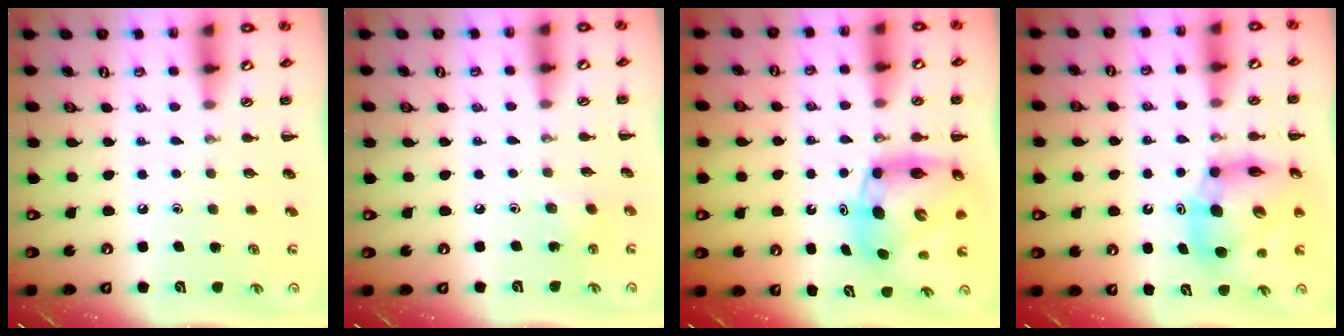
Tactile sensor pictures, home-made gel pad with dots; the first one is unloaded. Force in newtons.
{"total": 2.9, "press": 2.7, "slide": 0.9}
{"total": 8.3, "press": 7.9, "slide": 2.5}
{"total": 13.5, "press": 12.8, "slide": 4.3}